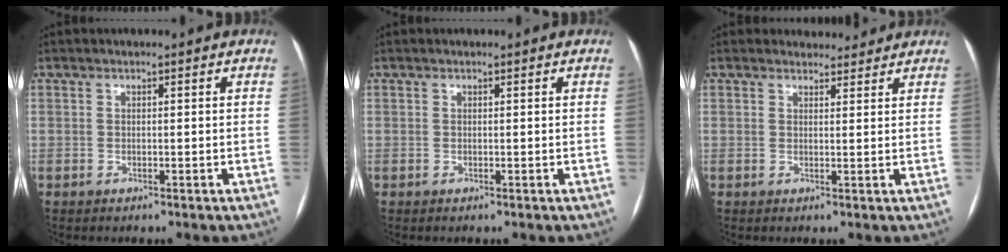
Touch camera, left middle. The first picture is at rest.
{"total": 0.6, "force": [0.6, 0.1, 0.2], "torque": [-0.004, 0.017, 0.011]}
{"total": 3.7, "force": [3.4, 1.3, 0.0], "torque": [0.004, 0.008, 0.039]}